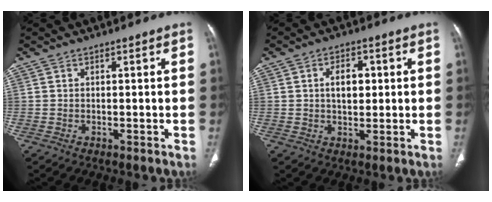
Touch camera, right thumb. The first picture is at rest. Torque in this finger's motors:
{"motor_torque": [0.31, 0.45, 0.31, -0.06, 0.07]}